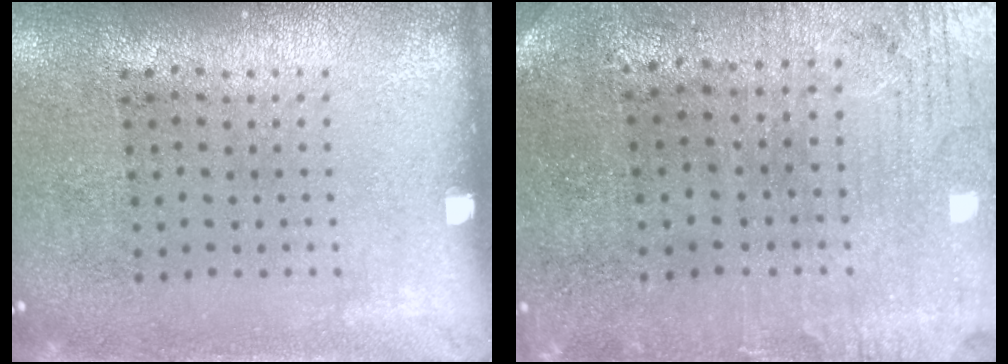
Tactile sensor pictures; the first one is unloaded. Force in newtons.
{"total": 0.6, "press": 0.4, "slide": 0.5}